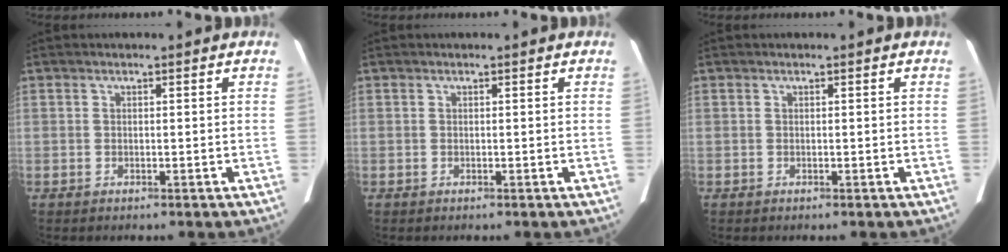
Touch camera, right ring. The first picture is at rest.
{"total": 0.0}
{"total": 0.0}